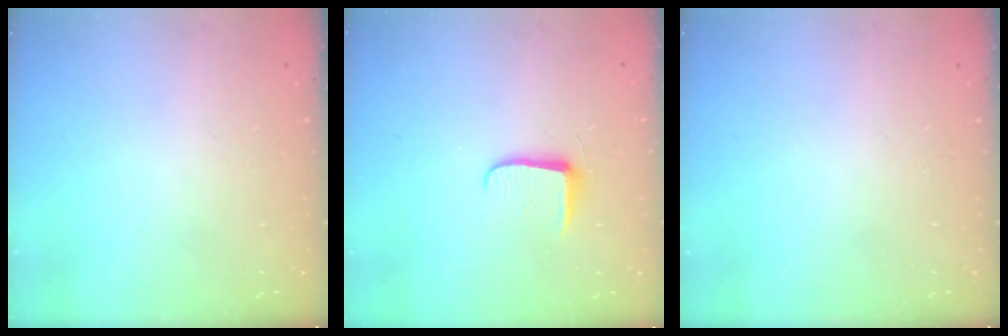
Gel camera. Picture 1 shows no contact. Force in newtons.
{"total": 5.9, "press": 5.8, "slide": 0.8}
{"total": 0.0}